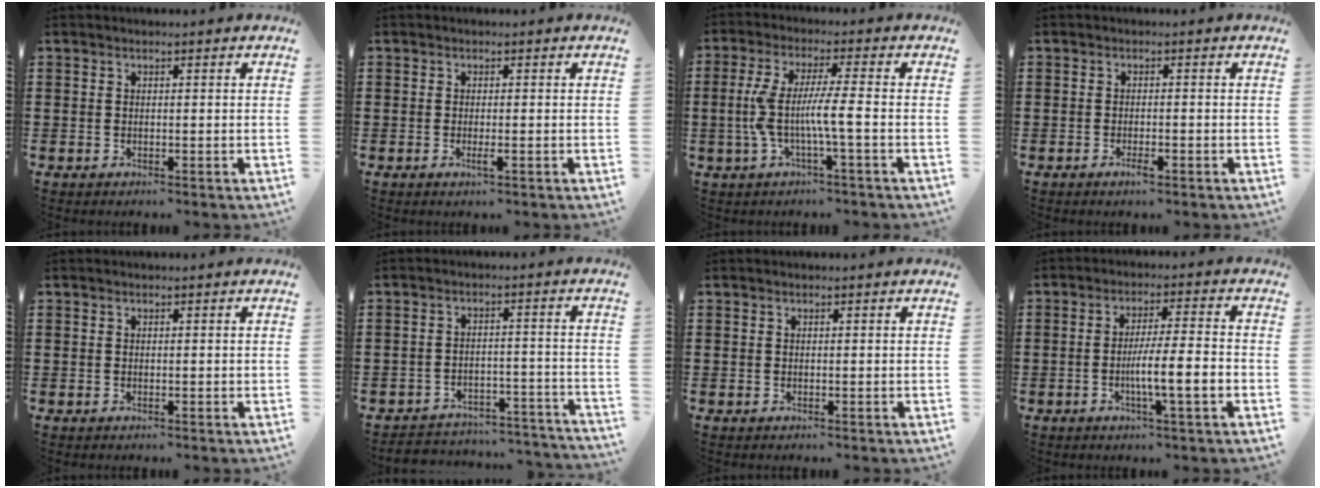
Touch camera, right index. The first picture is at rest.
{"total": 1.6, "force": [-0.6, 0.1, 1.4], "torque": [-0.033, -0.006, -0.013]}
{"total": 6.9, "force": [-1.7, 0.0, 6.7], "torque": [-0.148, -0.013, -0.044]}
{"total": 1.8, "force": [-1.0, 0.3, 1.5], "torque": [-0.026, -0.003, -0.018]}
{"total": 0.0}
{"total": 4.0, "force": [-3.9, 0.7, 0.5], "torque": [-0.013, 0.005, -0.081]}
{"total": 0.0}
{"total": 6.8, "force": [-2.1, 0.4, 6.5], "torque": [-0.108, 0.000, -0.039]}